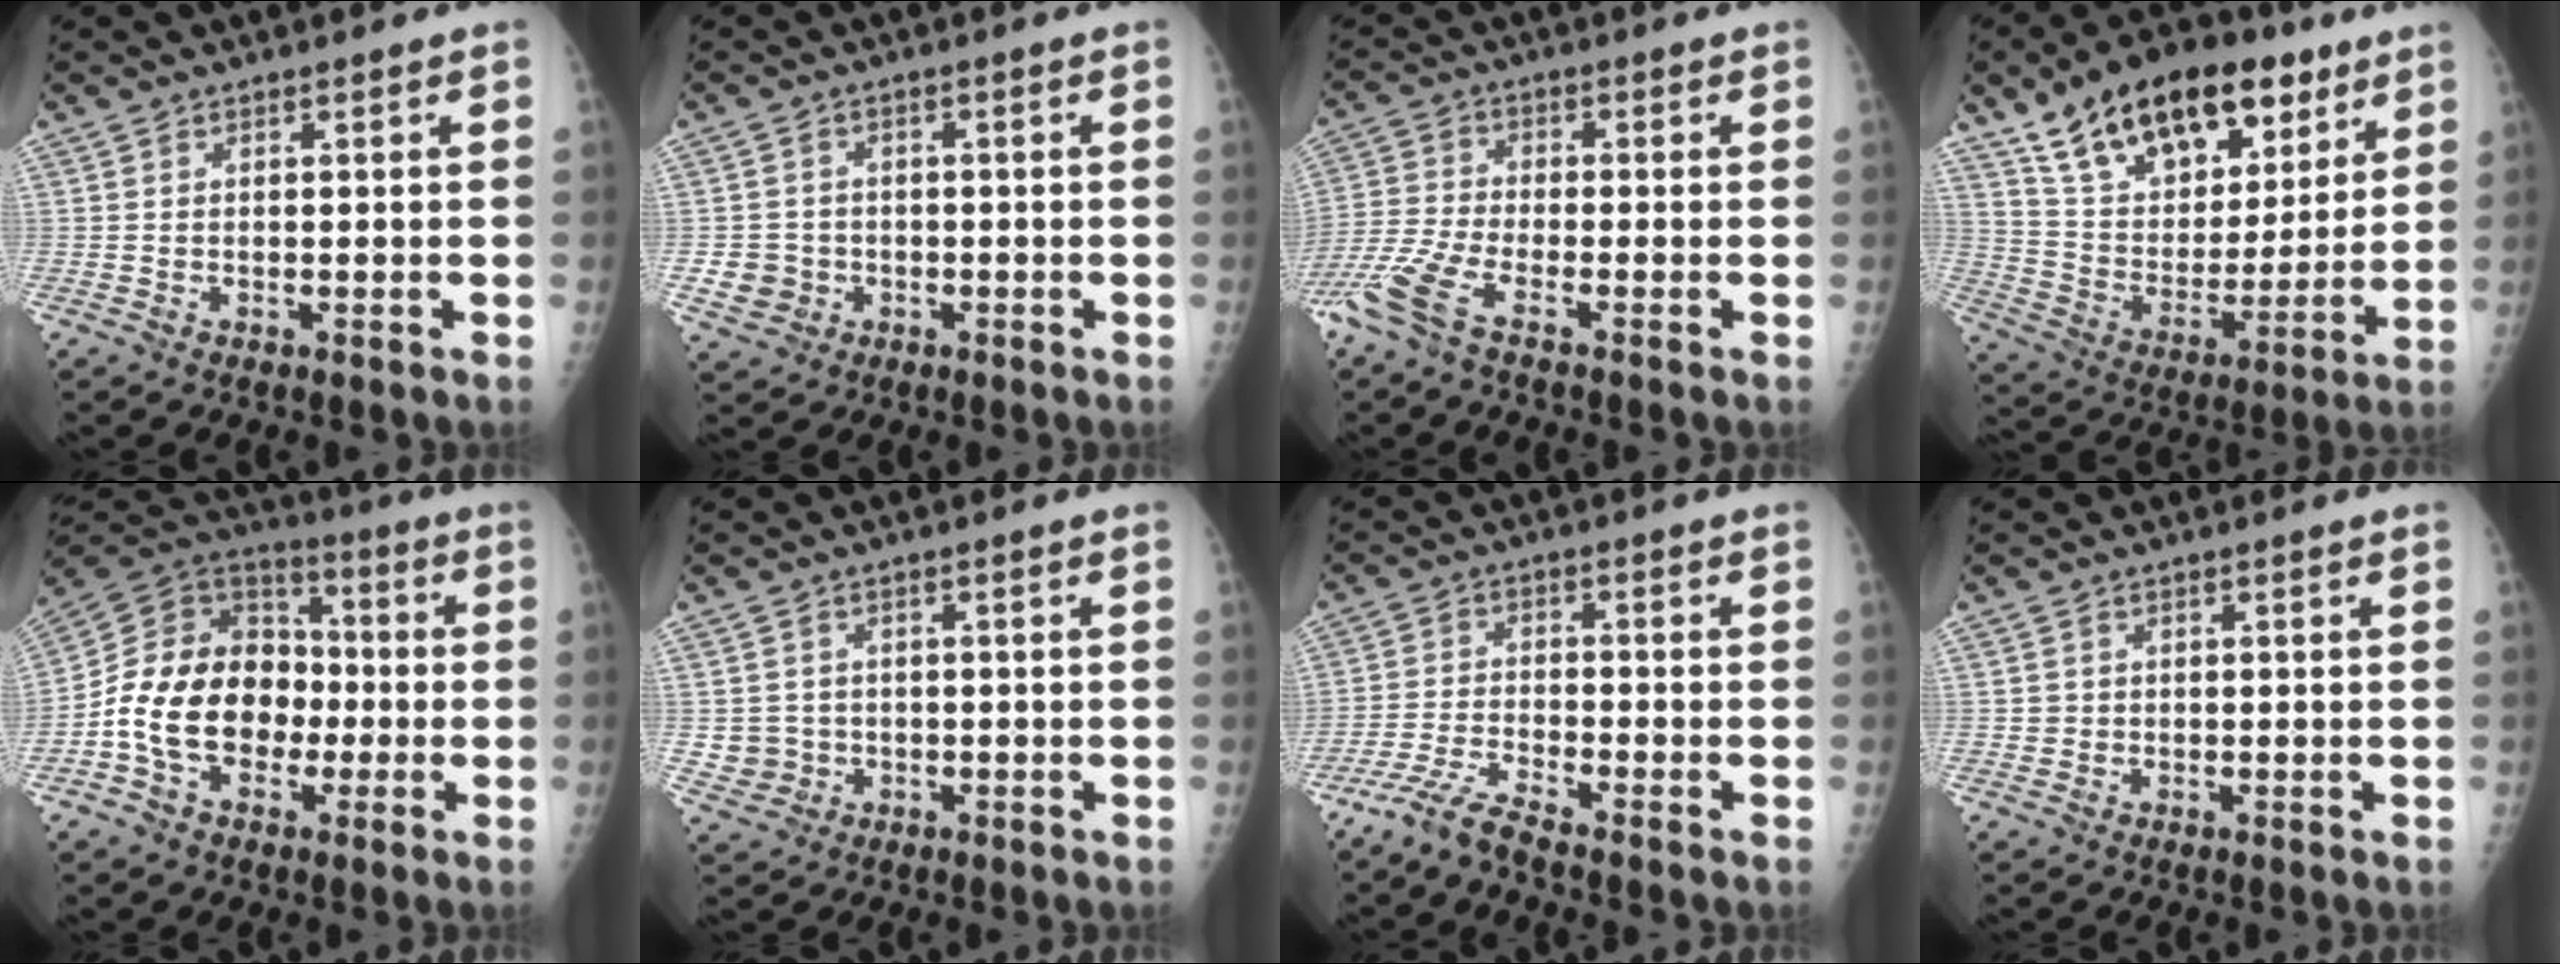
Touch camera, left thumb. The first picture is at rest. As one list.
[{"total": 4.5, "force": [-1.3, 4.2, 0.9], "torque": [-0.002, 0.007, -0.018]}, {"total": 8.3, "force": [-5.5, 1.7, 6.0], "torque": [-0.157, -0.003, -0.122]}, {"total": 25.8, "force": [15.3, 13.7, 15.7], "torque": [-0.223, -0.027, 0.261]}, {"total": 17.3, "force": [-3.6, 12.8, 11.1], "torque": [-0.170, 0.044, -0.069]}, {"total": 4.2, "force": [-0.6, 4.2, 0.5], "torque": [0.007, 0.005, -0.005]}, {"total": 5.2, "force": [-4.8, -0.2, 1.9], "torque": [-0.052, 0.010, -0.103]}, {"total": 1.3, "force": [-0.2, 1.3, -0.2], "torque": [0.008, 0.004, -0.003]}]